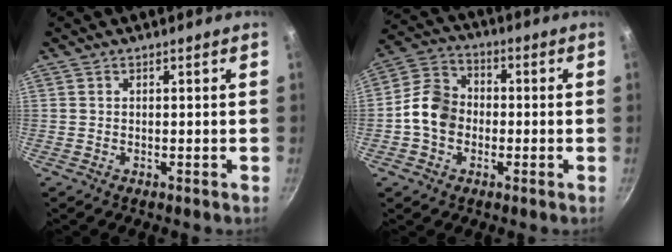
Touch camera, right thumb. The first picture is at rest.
{"total": 9.6, "force": [-1.5, 7.6, 5.6], "torque": [-0.078, 0.027, -0.048]}